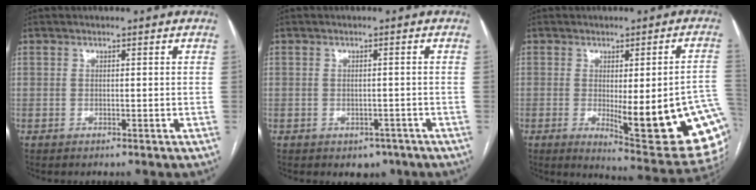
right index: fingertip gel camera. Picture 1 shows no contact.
{"total": 2.8, "force": [-1.7, 1.9, 1.1], "torque": [-0.007, 0.005, -0.013]}
{"total": 20.3, "force": [-4.9, 4.1, 19.2], "torque": [-0.145, -0.004, -0.043]}